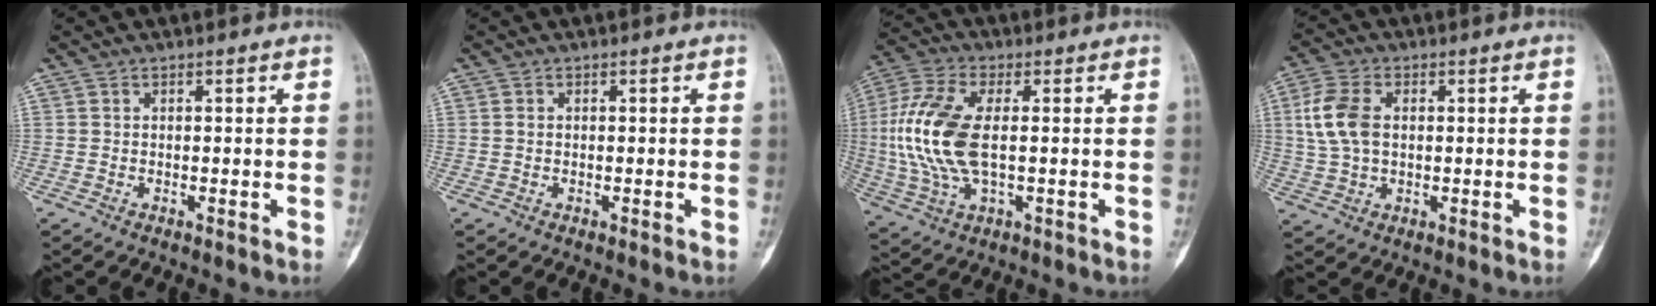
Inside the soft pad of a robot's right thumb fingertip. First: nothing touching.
{"total": 0.6, "force": [0.0, 0.4, 0.4], "torque": [-0.008, 0.000, -0.002]}
{"total": 15.3, "force": [0.3, 7.4, 13.4], "torque": [-0.306, 0.003, 0.006]}
{"total": 8.8, "force": [1.3, 5.6, 6.6], "torque": [-0.147, 0.008, 0.027]}